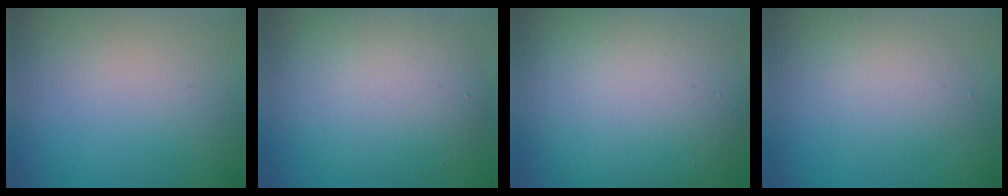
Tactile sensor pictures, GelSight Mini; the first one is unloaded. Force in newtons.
{"total": 6.3, "press": 6.3, "slide": 0.4}
{"total": 11.4, "press": 11.4, "slide": 0.4}
{"total": 2.3, "press": 2.3, "slide": 0.2}